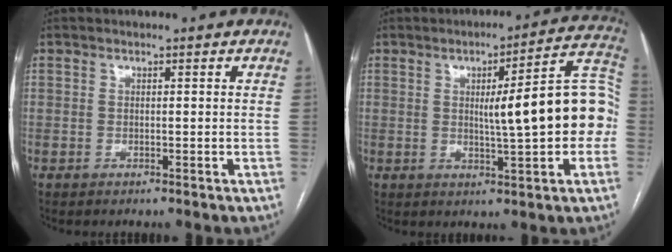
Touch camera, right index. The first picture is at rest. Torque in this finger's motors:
{"motor_torque": [0.72, 0.19, 0.72, 0.13]}